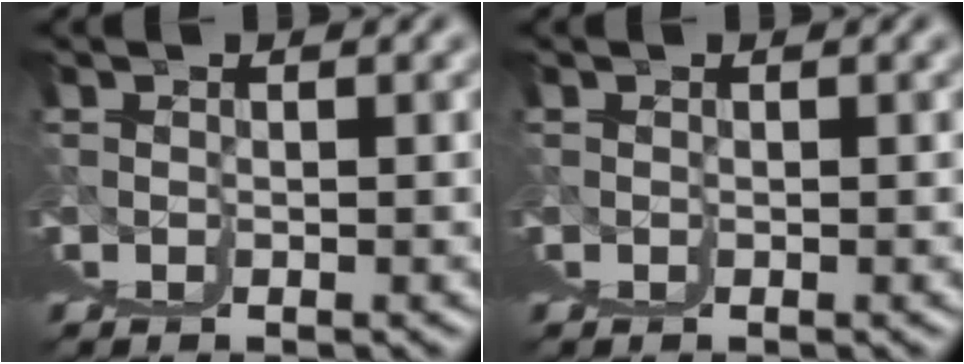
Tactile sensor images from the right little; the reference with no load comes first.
{"total": 0.0}